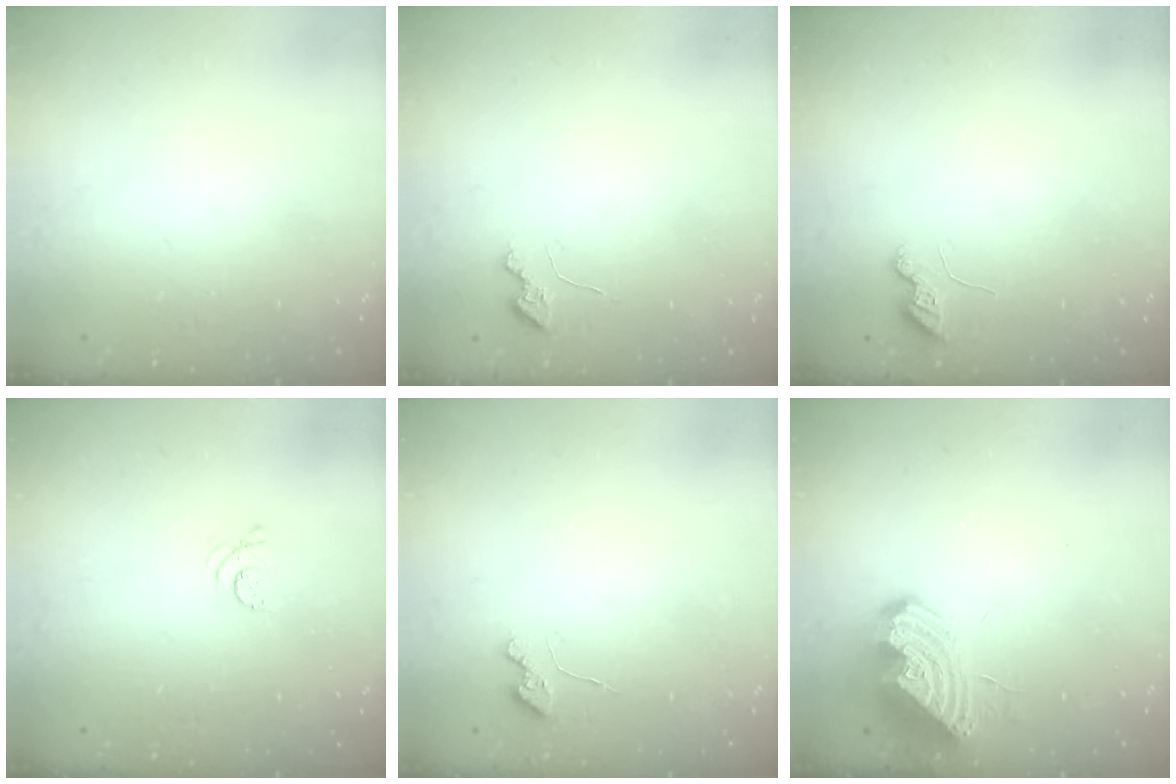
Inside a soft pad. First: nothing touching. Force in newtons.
{"total": 3.7, "press": 3.7, "slide": 0.5}
{"total": 6.0, "press": 6.0, "slide": 0.5}
{"total": 3.7, "press": 3.7, "slide": 0.5}
{"total": 3.7, "press": 3.7, "slide": 0.4}
{"total": 12.4, "press": 12.3, "slide": 1.7}